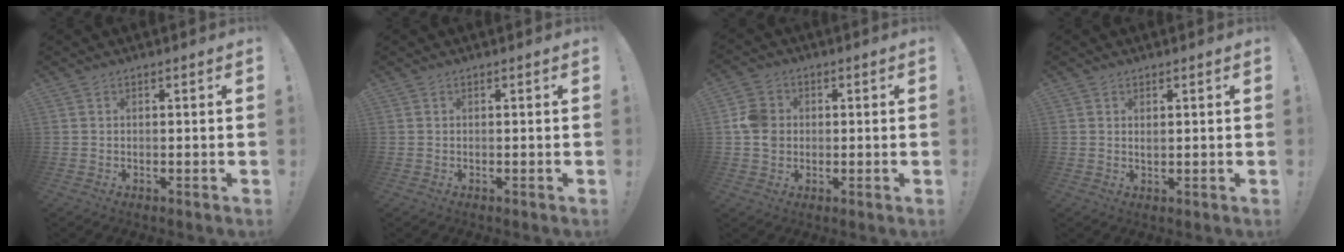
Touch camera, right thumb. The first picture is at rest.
{"total": 0.0}
{"total": 7.6, "force": [0.2, 6.7, 3.7], "torque": [-0.067, 0.014, 0.007]}
{"total": 1.2, "force": [0.7, 0.5, 0.8], "torque": [-0.014, 0.000, 0.013]}